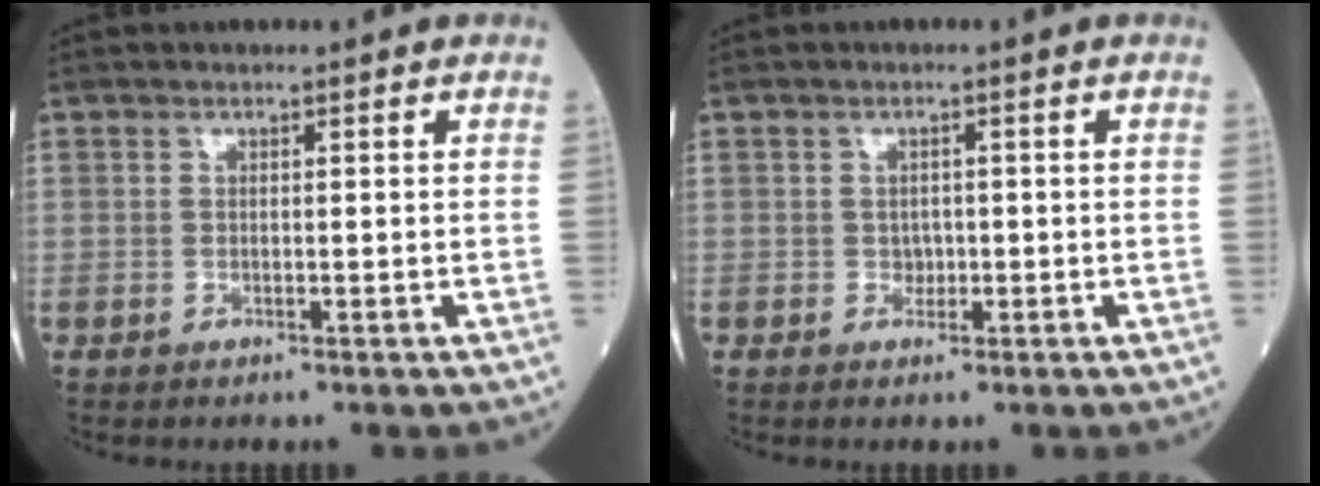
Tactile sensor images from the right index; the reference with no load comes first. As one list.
[{"total": 1.2, "force": [-0.4, 1.0, 0.5], "torque": [-0.005, 0.005, -0.005]}]